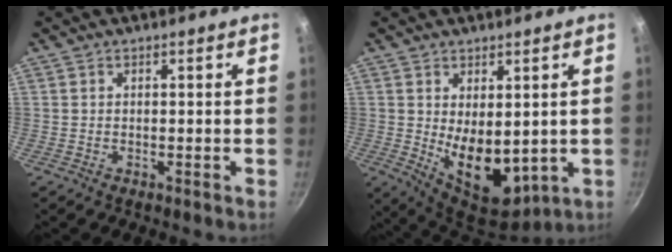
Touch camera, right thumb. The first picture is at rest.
{"total": 12.0, "force": [0.2, 7.0, 9.8], "torque": [-0.122, -0.034, 0.028]}